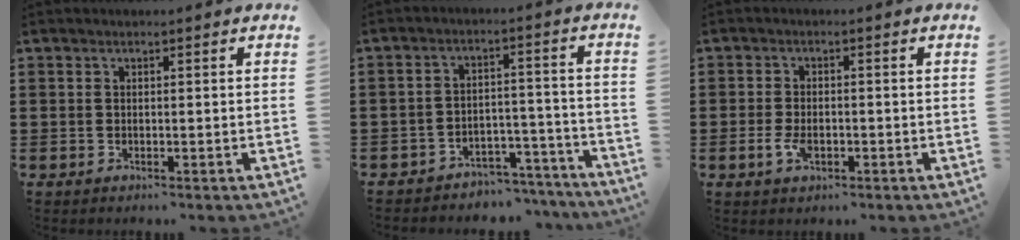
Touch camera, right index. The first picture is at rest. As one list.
[{"total": 4.2, "force": [-3.9, 1.3, 0.8], "torque": [-0.016, 0.012, -0.079]}, {"total": 2.9, "force": [-0.8, 1.5, 2.4], "torque": [-0.059, -0.007, -0.015]}]